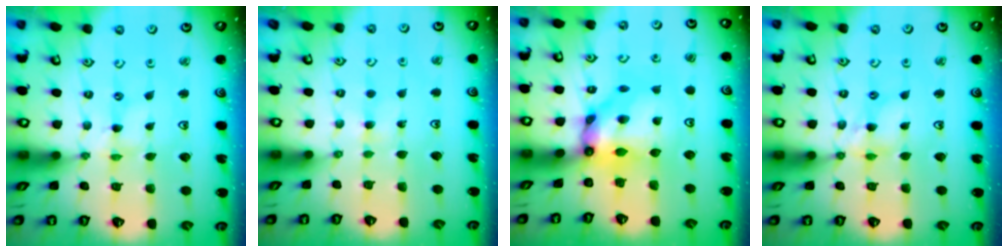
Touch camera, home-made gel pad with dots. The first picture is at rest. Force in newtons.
{"total": 3.2, "press": 3.2, "slide": 0.4}
{"total": 8.8, "press": 8.7, "slide": 0.9}
{"total": 6.5, "press": 6.5, "slide": 0.5}